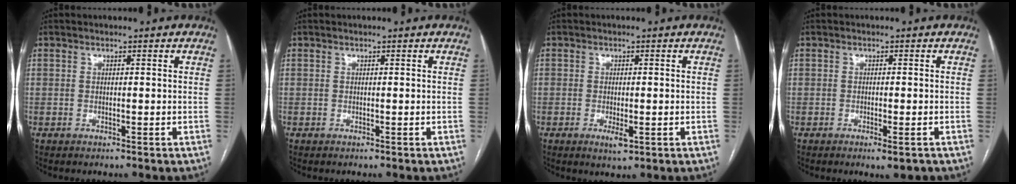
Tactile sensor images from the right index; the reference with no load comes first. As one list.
[{"total": 0.0}, {"total": 2.5, "force": [-0.9, 0.8, 2.2], "torque": [-0.035, -0.003, -0.009]}, {"total": 2.2, "force": [-1.2, 0.4, 1.7], "torque": [-0.020, -0.004, -0.015]}]